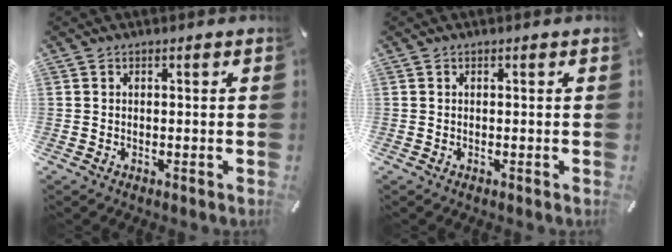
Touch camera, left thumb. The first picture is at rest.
{"total": 0.0}